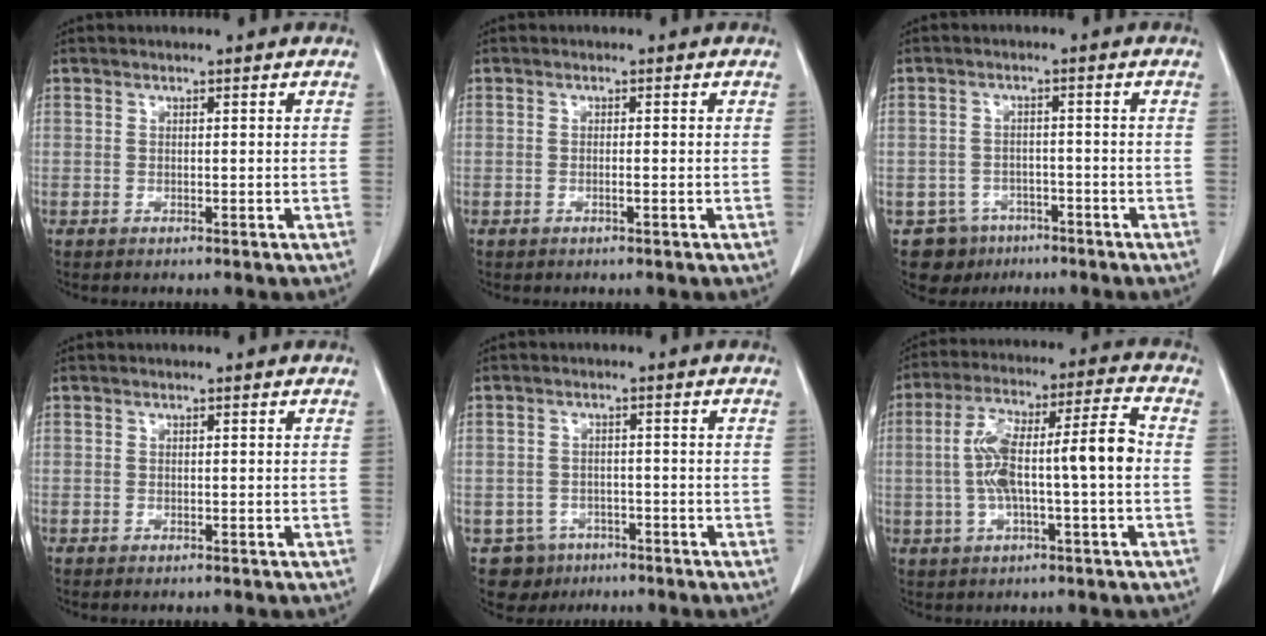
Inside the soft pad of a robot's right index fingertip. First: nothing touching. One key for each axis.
{"total": 0.8, "fx": -0.3, "fy": 0.0, "fz": 0.8, "tx": -0.016, "ty": 0.000, "tz": -0.004}
{"total": 5.7, "fx": -3.5, "fy": 4.5, "fz": 0.0, "tx": 0.007, "ty": 0.012, "tz": -0.046}
{"total": 0.0}
{"total": 5.2, "fx": -3.0, "fy": 4.2, "fz": 0.0, "tx": 0.007, "ty": 0.011, "tz": -0.039}
{"total": 13.0, "fx": -0.8, "fy": 2.0, "fz": 12.9, "tx": -0.233, "ty": 0.033, "tz": -0.013}